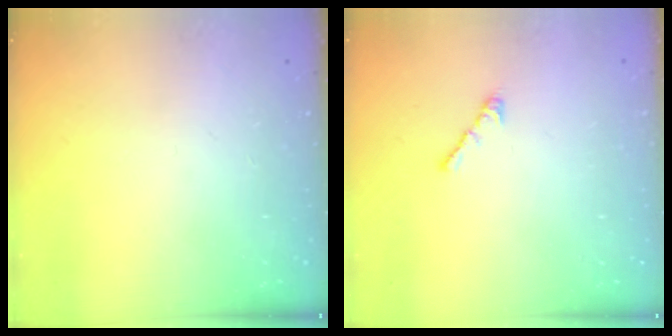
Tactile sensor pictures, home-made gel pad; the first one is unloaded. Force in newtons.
{"total": 3.0, "press": 2.9, "slide": 0.8}